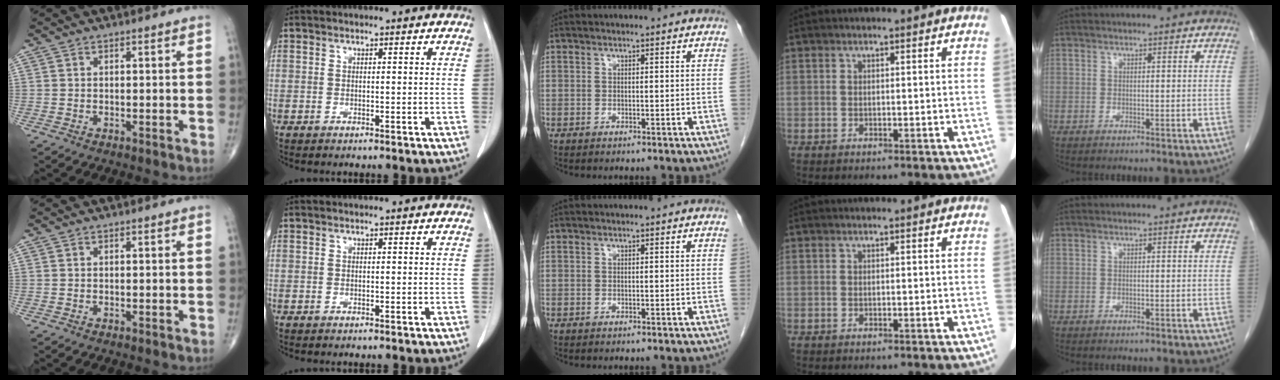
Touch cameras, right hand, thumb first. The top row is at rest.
{}